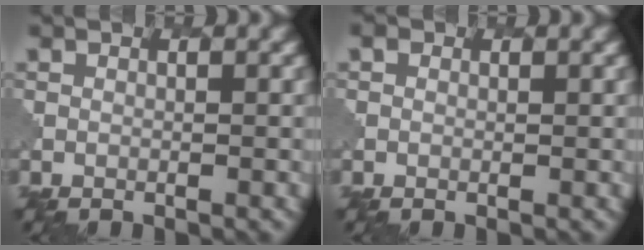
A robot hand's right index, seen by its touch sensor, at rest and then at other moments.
{"total": 0.5, "force": [0.1, 0.4, 0.3], "torque": [-0.010, 0.001, 0.002]}